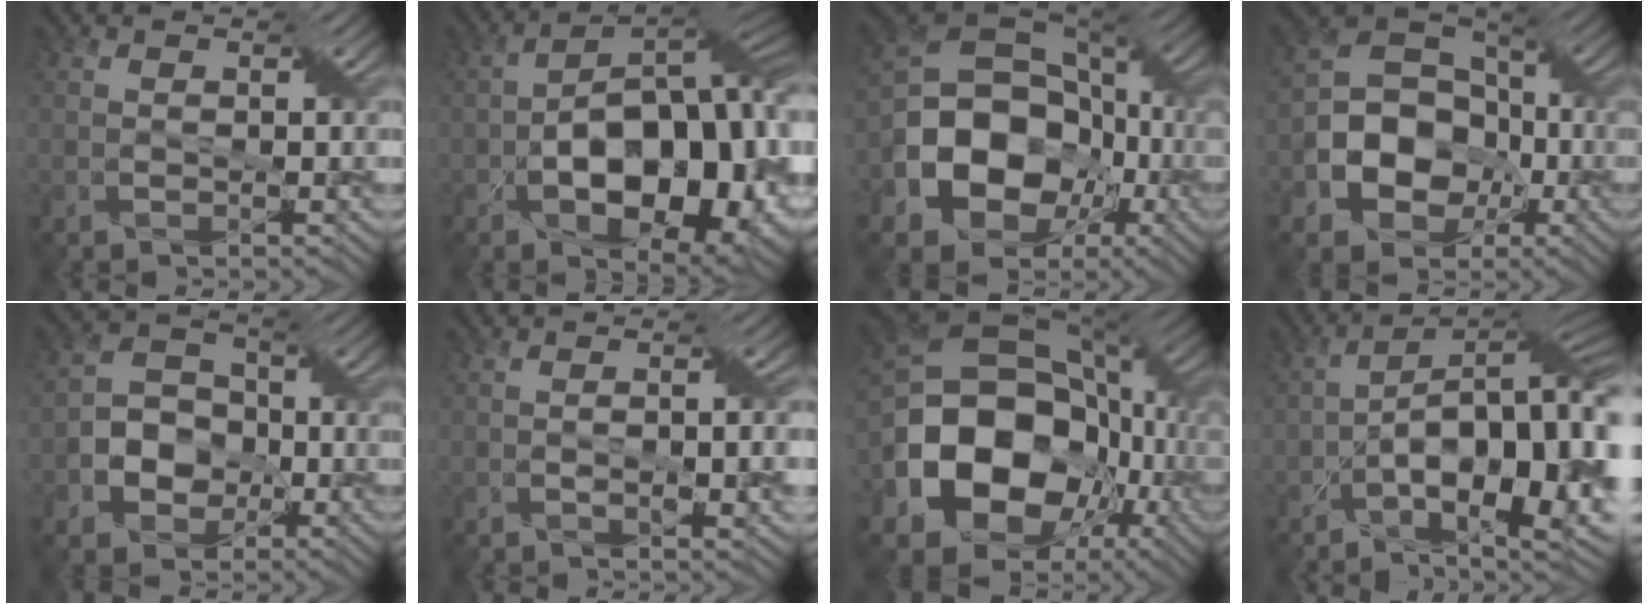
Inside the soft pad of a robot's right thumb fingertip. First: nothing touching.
{"total": 17.5, "force": [-4.0, 9.8, 13.9], "torque": [-0.175, -0.009, -0.058]}
{"total": 18.1, "force": [-4.7, 14.1, 10.3], "torque": [-0.198, -0.033, -0.094]}
{"total": 12.6, "force": [-3.8, 9.8, 7.0], "torque": [-0.137, -0.024, -0.087]}
{"total": 7.0, "force": [-2.1, 5.8, 3.2], "torque": [-0.063, 0.001, -0.057]}
{"total": 4.0, "force": [-0.7, 1.3, 3.7], "torque": [-0.059, -0.001, -0.011]}
{"total": 20.2, "force": [-3.5, 15.3, 12.8], "torque": [-0.274, -0.018, -0.054]}
{"total": 16.6, "force": [-4.5, 7.1, 14.3], "torque": [-0.203, -0.016, -0.063]}